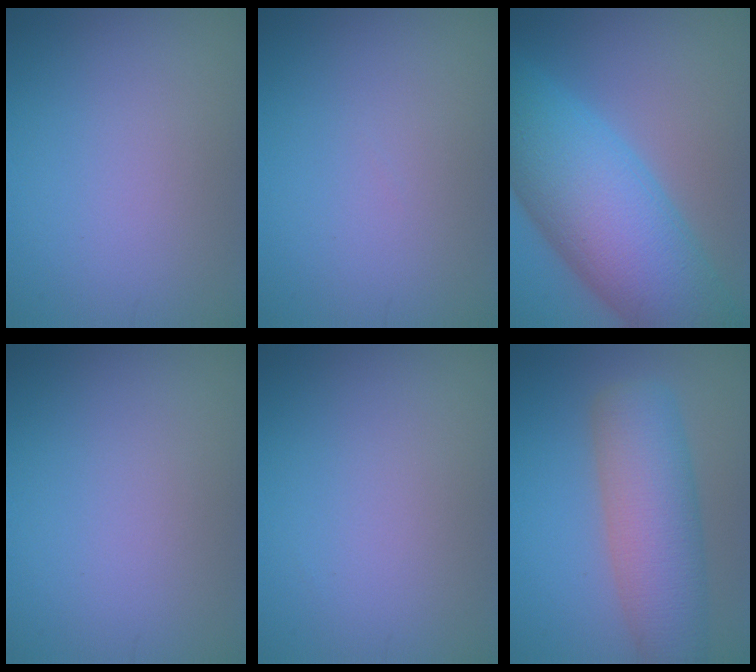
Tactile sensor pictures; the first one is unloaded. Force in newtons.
{"total": 0.0}
{"total": 12.5, "press": 12.5, "slide": 0.3}
{"total": 0.0}
{"total": 0.0}
{"total": 7.3, "press": 7.3, "slide": 0.6}